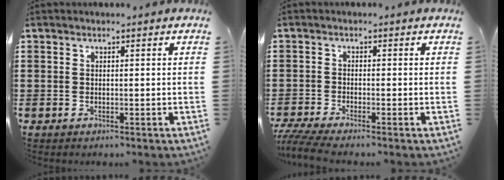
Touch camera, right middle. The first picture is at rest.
{"total": 2.5, "force": [-2.2, 0.0, 1.3], "torque": [-0.036, -0.008, -0.048]}